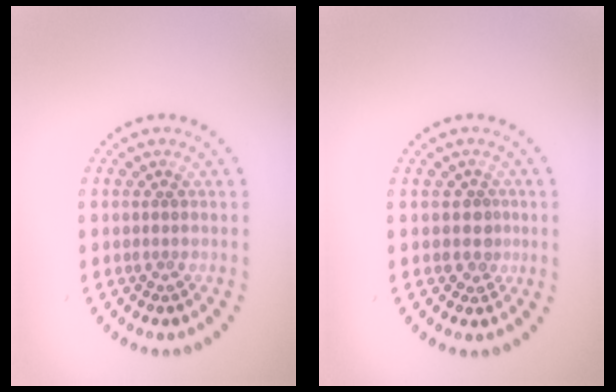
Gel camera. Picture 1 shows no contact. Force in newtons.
{"total": 1.8, "press": 1.4, "slide": 1.2}